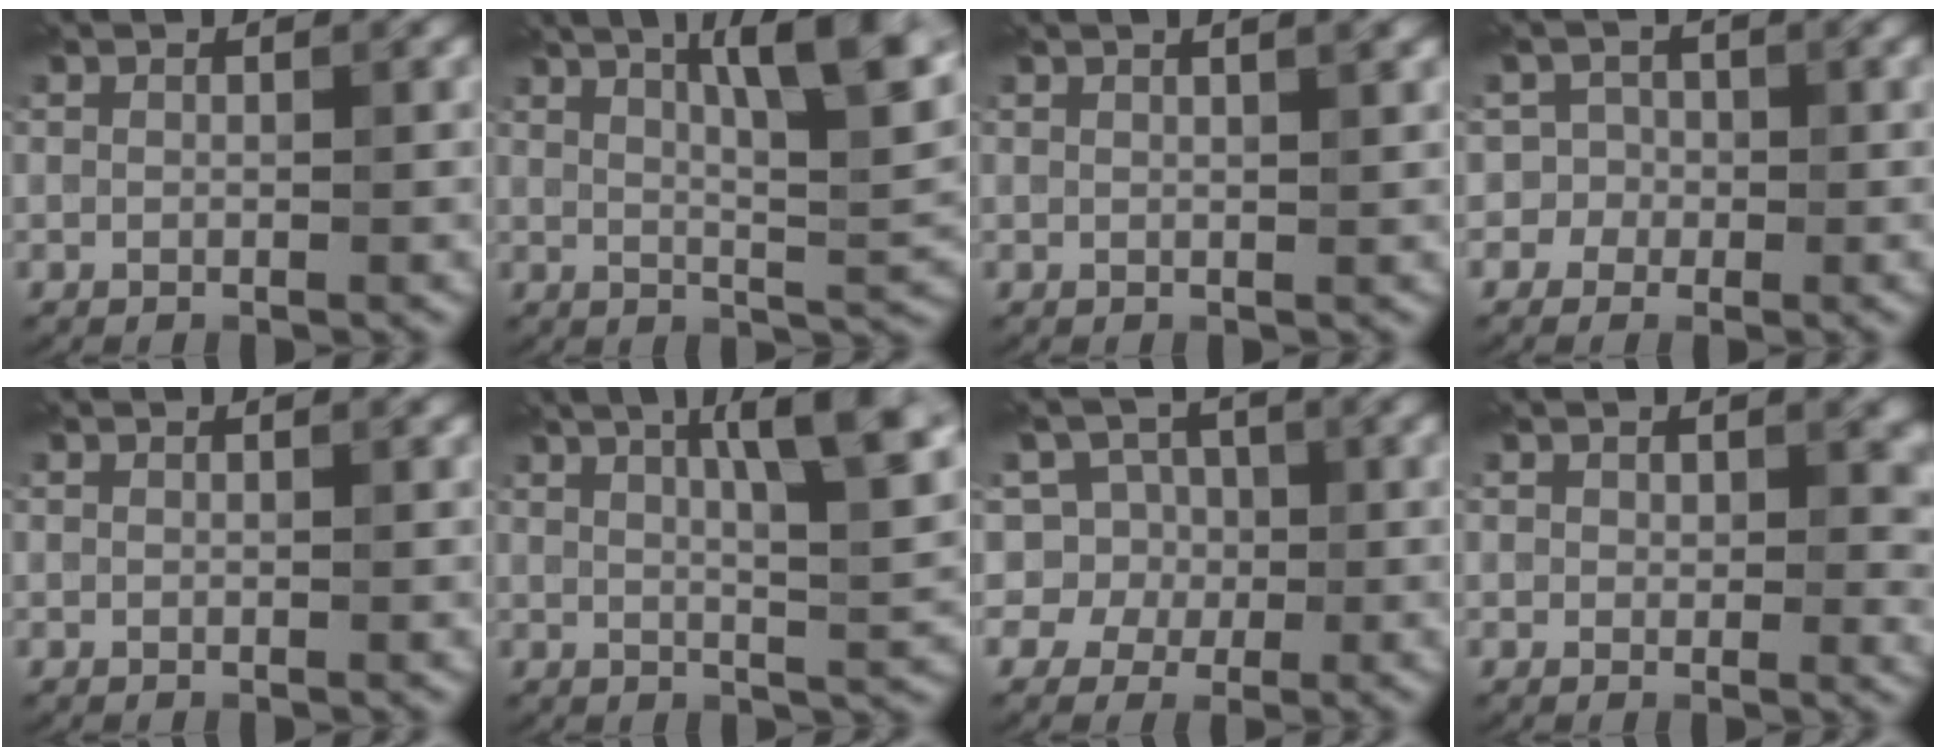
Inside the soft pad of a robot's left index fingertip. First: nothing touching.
{"total": 11.3, "force": [5.1, 2.8, 9.7], "torque": [-0.123, 0.018, 0.078]}
{"total": 3.5, "force": [1.8, 1.4, 2.6], "torque": [-0.008, 0.011, 0.001]}
{"total": 2.7, "force": [-1.2, 2.4, -0.2], "torque": [0.038, 0.012, -0.026]}
{"total": 0.0}
{"total": 10.4, "force": [4.3, 2.8, 9.0], "torque": [-0.106, 0.023, 0.061]}
{"total": 6.4, "force": [1.3, 6.0, 1.9], "torque": [-0.009, 0.035, -0.008]}
{"total": 2.7, "force": [1.1, 1.8, 1.7], "torque": [-0.021, -0.008, 0.017]}